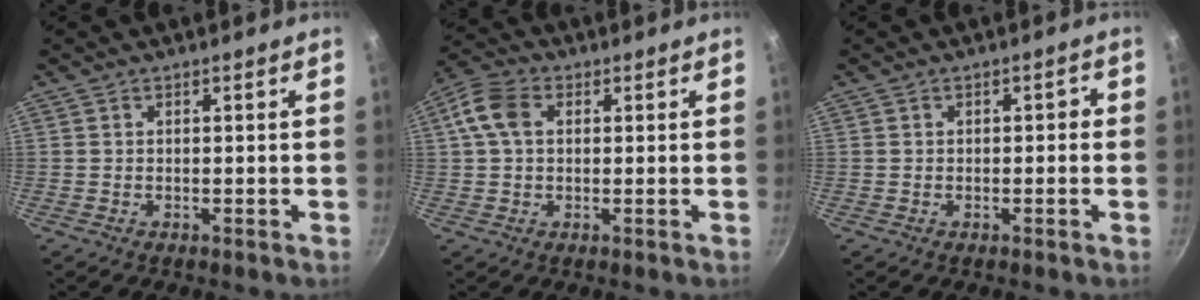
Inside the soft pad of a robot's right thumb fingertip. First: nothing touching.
{"total": 7.0, "force": [1.3, 4.9, 4.9], "torque": [-0.098, 0.014, 0.014]}
{"total": 1.2, "force": [-0.4, 1.0, 0.6], "torque": [0.001, 0.010, -0.006]}